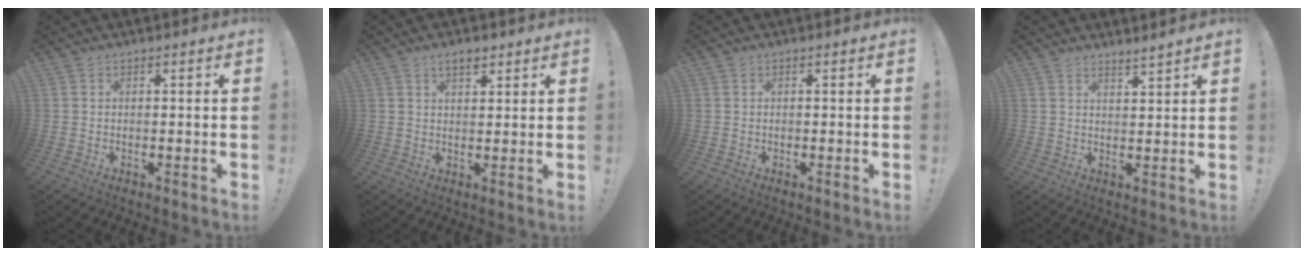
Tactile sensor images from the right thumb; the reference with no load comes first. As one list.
[{"total": 3.9, "force": [2.7, 1.8, 2.2], "torque": [-0.027, -0.014, 0.046]}, {"total": 0.0}, {"total": 3.2, "force": [3.1, 0.0, 0.9], "torque": [-0.009, -0.027, 0.052]}]